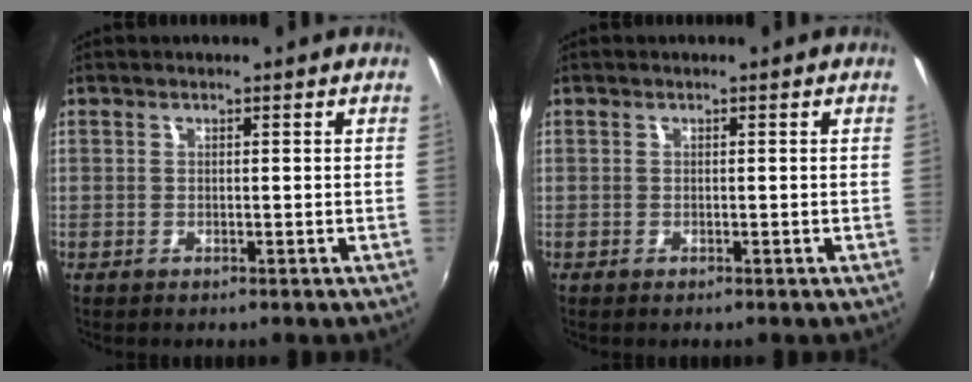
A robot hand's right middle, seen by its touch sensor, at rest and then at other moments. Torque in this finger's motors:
{"motor_torque": [0.35, -0.23, 0.17, 0.01]}